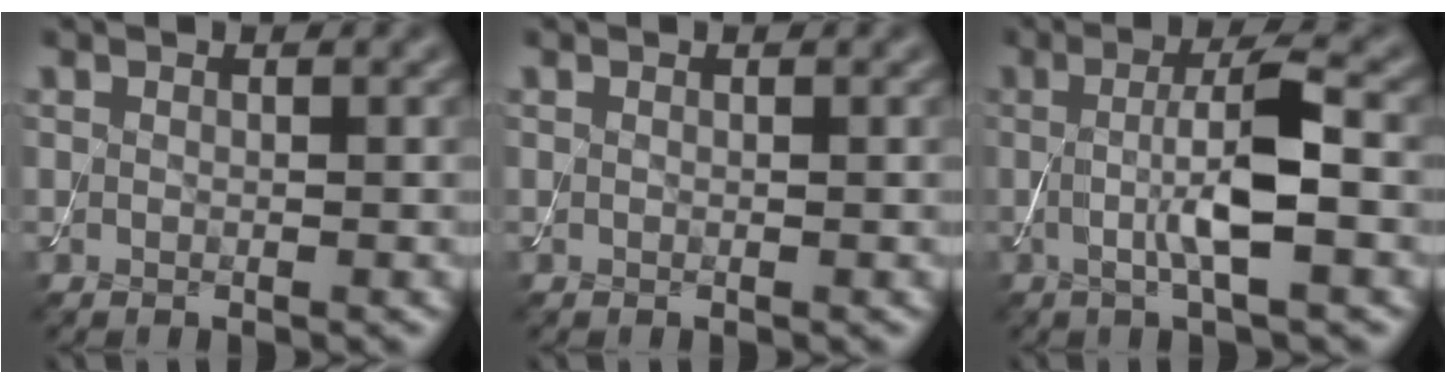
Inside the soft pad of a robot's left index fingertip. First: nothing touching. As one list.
[{"total": 0.0}, {"total": 5.1, "force": [-0.1, 0.8, 5.0], "torque": [-0.095, -0.001, -0.004]}]